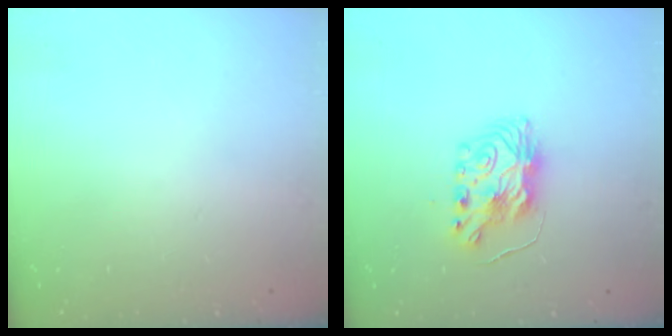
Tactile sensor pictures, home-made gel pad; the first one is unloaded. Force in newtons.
{"total": 8.6, "press": 8.5, "slide": 0.7}